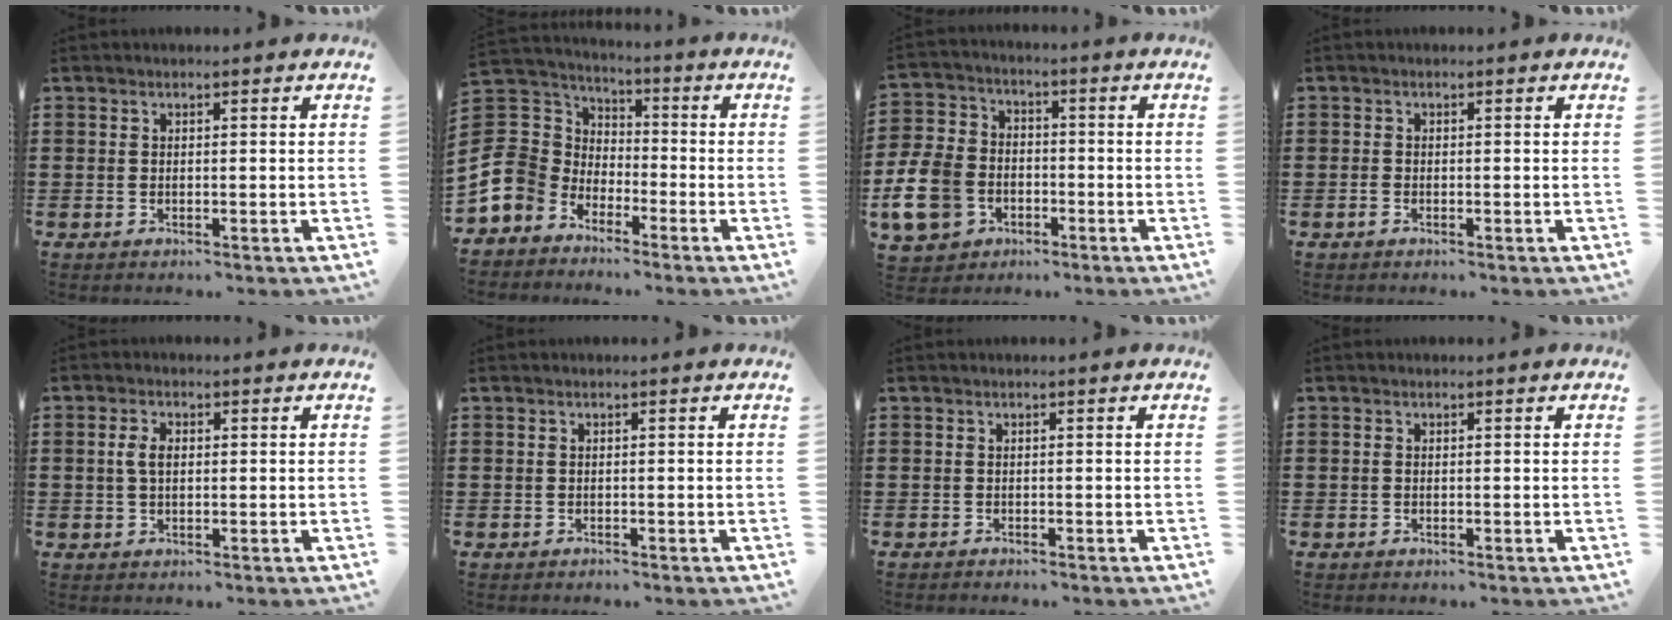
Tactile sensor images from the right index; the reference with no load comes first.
{"total": 7.9, "force": [-3.5, 6.9, 1.5], "torque": [-0.094, -0.006, -0.076]}
{"total": 10.5, "force": [-4.2, 7.9, 5.6], "torque": [-0.160, 0.018, -0.083]}
{"total": 0.8, "force": [-0.5, 0.3, 0.5], "torque": [-0.012, -0.004, -0.009]}
{"total": 2.9, "force": [0.3, 1.6, 2.4], "torque": [-0.057, 0.007, 0.001]}
{"total": 0.0}
{"total": 0.0}
{"total": 0.0}